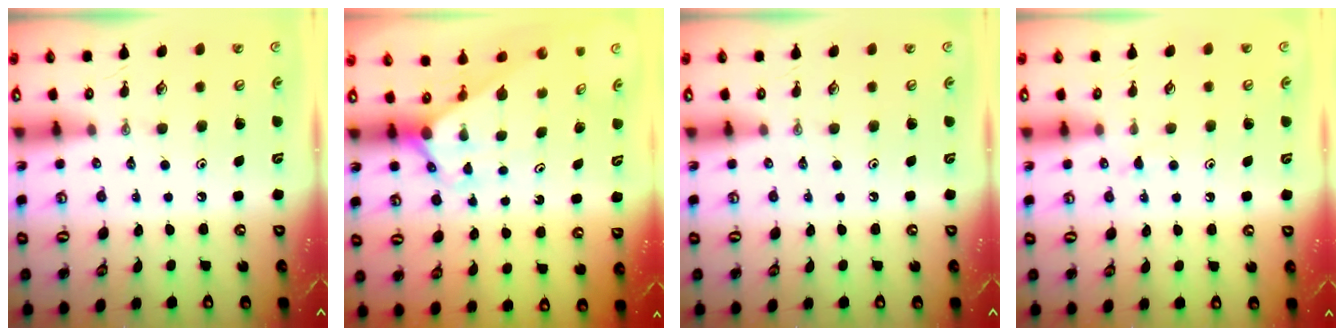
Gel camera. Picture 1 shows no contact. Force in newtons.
{"total": 3.0, "press": 3.0, "slide": 0.0}
{"total": 0.0}
{"total": 5.9, "press": 5.9, "slide": 0.6}